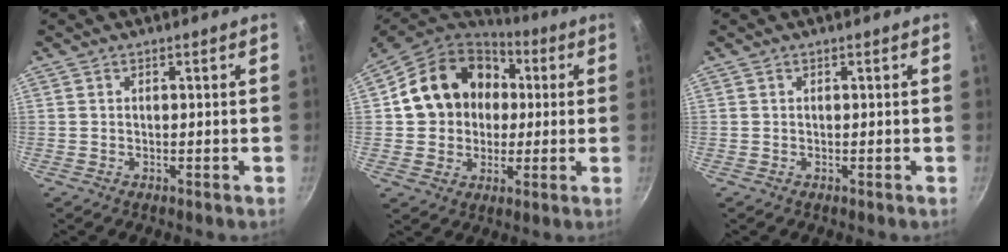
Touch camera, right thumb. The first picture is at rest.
{"total": 18.5, "force": [2.6, 15.6, 9.5], "torque": [-0.141, 0.036, 0.038]}
{"total": 0.0}